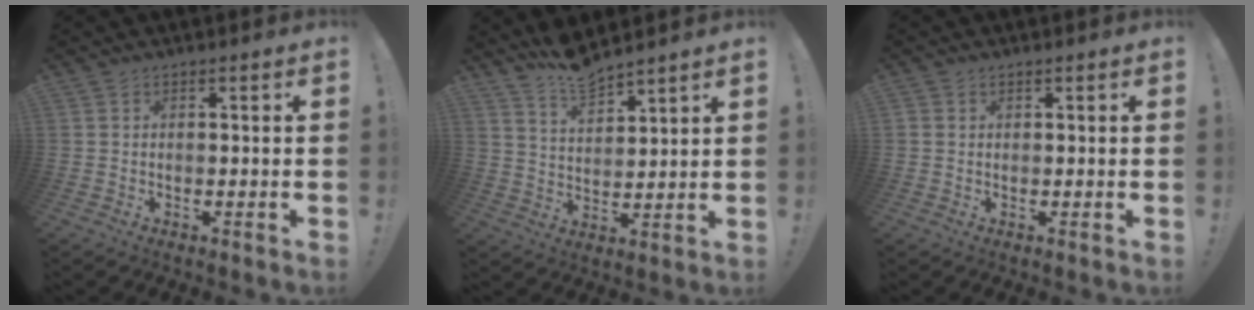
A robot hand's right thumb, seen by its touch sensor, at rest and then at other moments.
{"total": 8.5, "force": [7.7, 2.0, 3.0], "torque": [-0.067, -0.049, 0.144]}
{"total": 0.8, "force": [0.6, 0.6, 0.2], "torque": [0.000, 0.000, 0.010]}